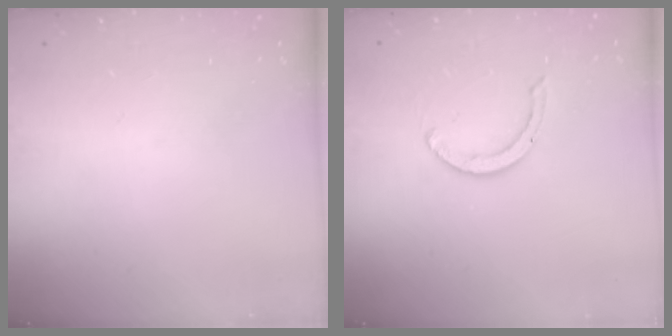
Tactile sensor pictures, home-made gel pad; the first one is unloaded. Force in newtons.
{"total": 4.2, "press": 4.2, "slide": 0.3}